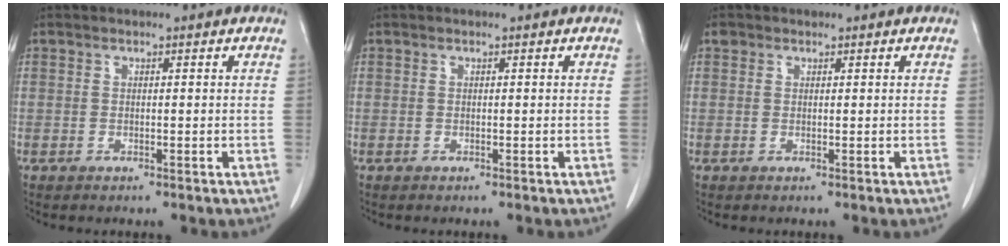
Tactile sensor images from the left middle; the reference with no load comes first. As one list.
[{"total": 0.0}, {"total": 0.8, "force": [0.6, 0.6, 0.1], "torque": [0.001, 0.006, 0.007]}]